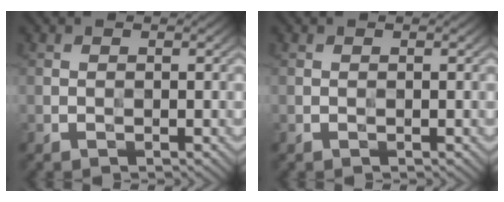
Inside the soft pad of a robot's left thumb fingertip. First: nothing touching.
{"total": 0.0}